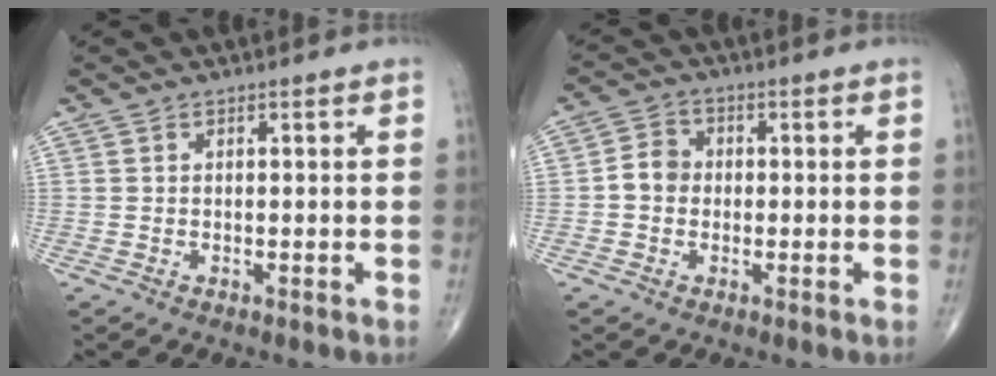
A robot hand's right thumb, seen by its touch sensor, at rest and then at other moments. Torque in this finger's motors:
{"motor_torque": [0.78, 0.71, 0.27, -0.15, 0.03]}